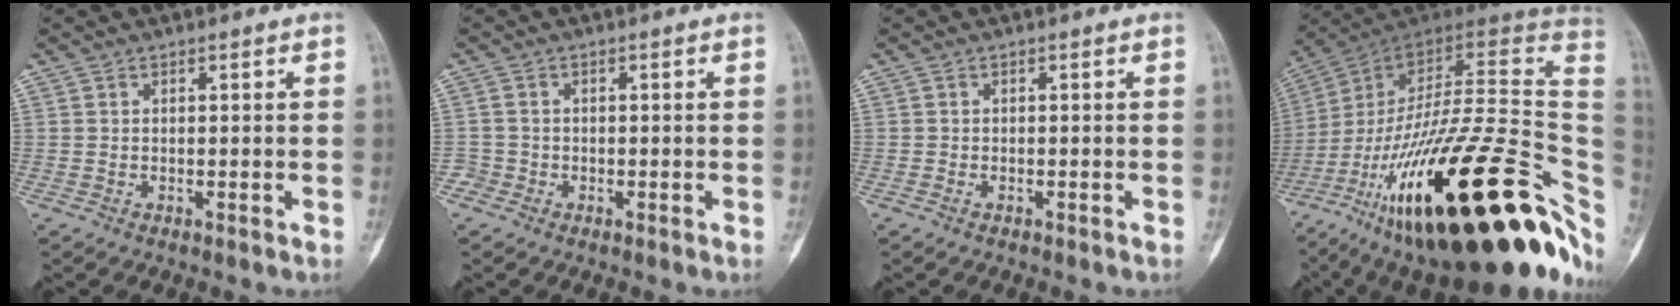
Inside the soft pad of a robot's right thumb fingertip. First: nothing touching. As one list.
[{"total": 1.8, "force": [-0.9, 1.5, -0.1], "torque": [0.010, 0.008, -0.025]}, {"total": 0.6, "force": [-0.4, 0.3, 0.3], "torque": [-0.009, 0.003, -0.007]}, {"total": 42.0, "force": [-14.6, 15.4, 36.2], "torque": [-0.492, 0.067, -0.231]}]